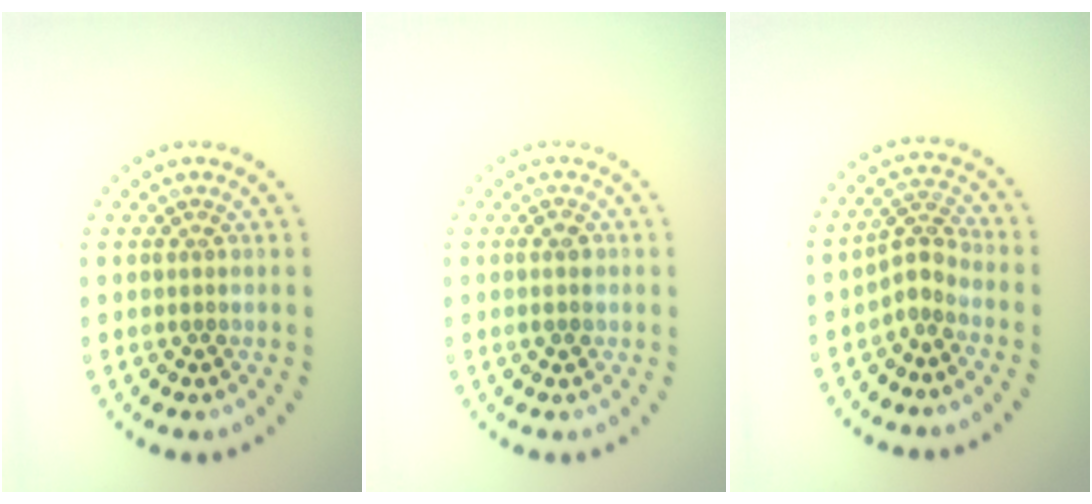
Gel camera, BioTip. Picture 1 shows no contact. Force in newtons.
{"total": 0.8, "press": 0.8, "slide": 0.2}
{"total": 2.3, "press": 1.6, "slide": 1.6}